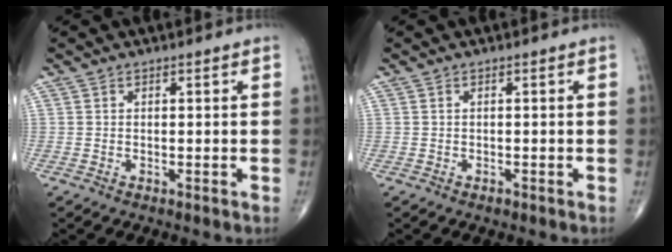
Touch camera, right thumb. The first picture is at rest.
{"total": 0.7, "force": [-0.4, 0.3, 0.4], "torque": [-0.004, 0.000, -0.007]}